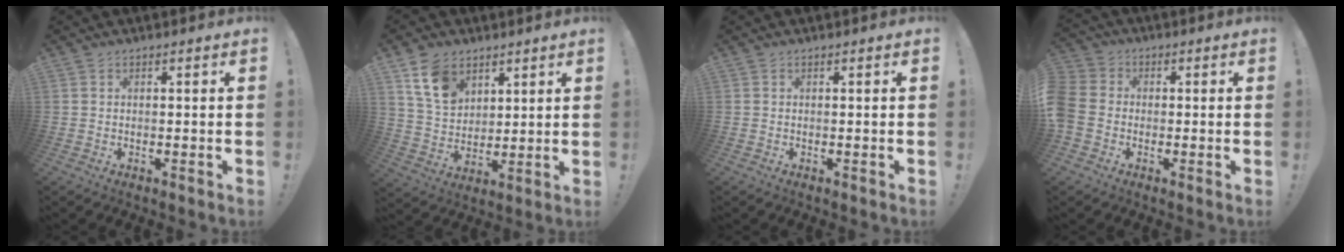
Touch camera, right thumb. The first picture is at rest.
{"total": 11.6, "force": [6.8, 7.8, 5.2], "torque": [-0.090, -0.029, 0.134]}
{"total": 0.0}
{"total": 6.9, "force": [-1.6, 5.8, 3.3], "torque": [-0.082, 0.019, -0.027]}